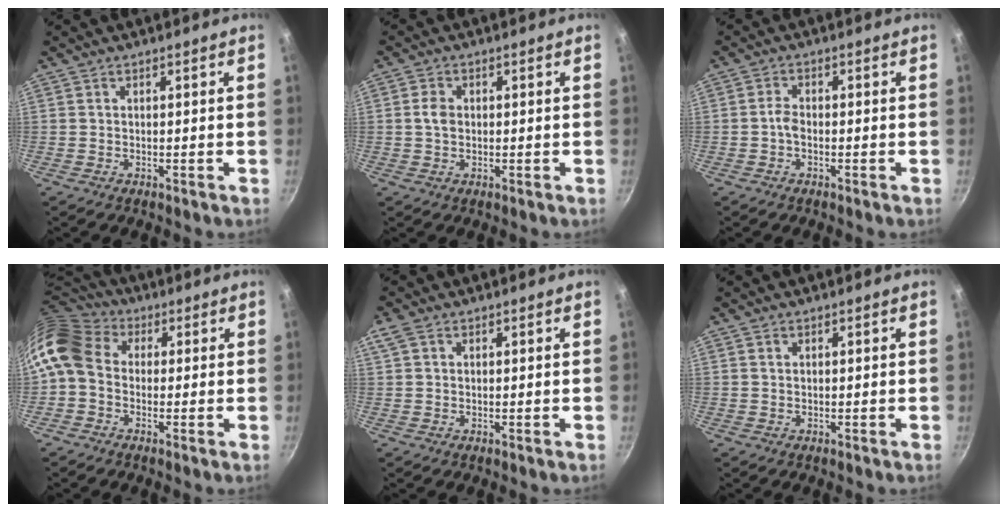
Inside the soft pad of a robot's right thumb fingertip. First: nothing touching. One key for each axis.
{"total": 2.9, "fx": 0.3, "fy": 2.3, "fz": 1.8, "tx": -0.026, "ty": 0.003, "tz": 0.001}
{"total": 2.0, "fx": -0.6, "fy": 1.2, "fz": 1.5, "tx": -0.028, "ty": 0.010, "tz": -0.017}
{"total": 10.9, "fx": 0.6, "fy": 8.8, "fz": 6.4, "tx": -0.116, "ty": 0.022, "tz": -0.010}
{"total": 2.9, "fx": 1.2, "fy": 2.0, "fz": 1.7, "tx": -0.033, "ty": 0.009, "tz": 0.024}
{"total": 0.8, "fx": 0.5, "fy": 0.6, "fz": 0.4, "tx": -0.005, "ty": 0.001, "tz": 0.008}